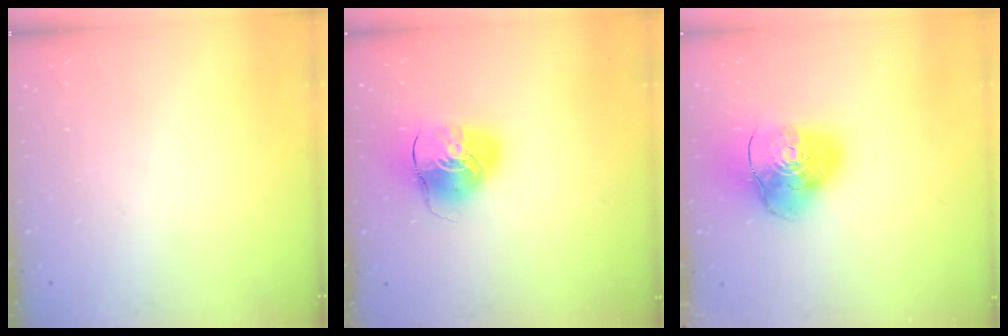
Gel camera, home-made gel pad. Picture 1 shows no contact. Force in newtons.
{"total": 9.7, "press": 9.6, "slide": 1.2}
{"total": 15.1, "press": 14.9, "slide": 2.2}